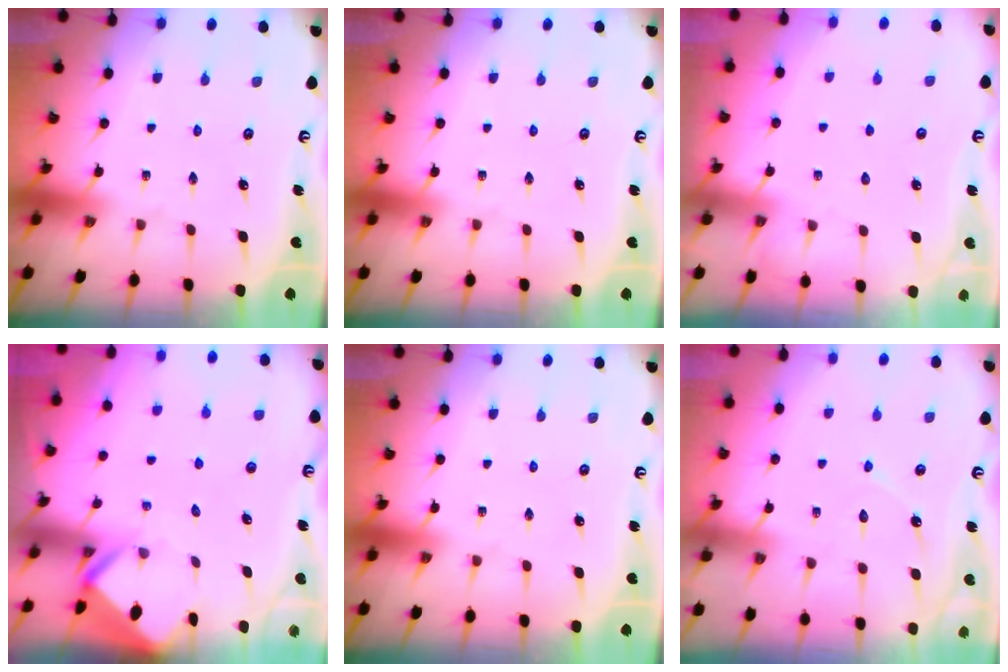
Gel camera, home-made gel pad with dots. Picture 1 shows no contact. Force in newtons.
{"total": 0.0}
{"total": 2.9, "press": 2.8, "slide": 0.4}
{"total": 2.9, "press": 2.9, "slide": 0.2}
{"total": 0.0}
{"total": 6.2, "press": 6.2, "slide": 0.4}